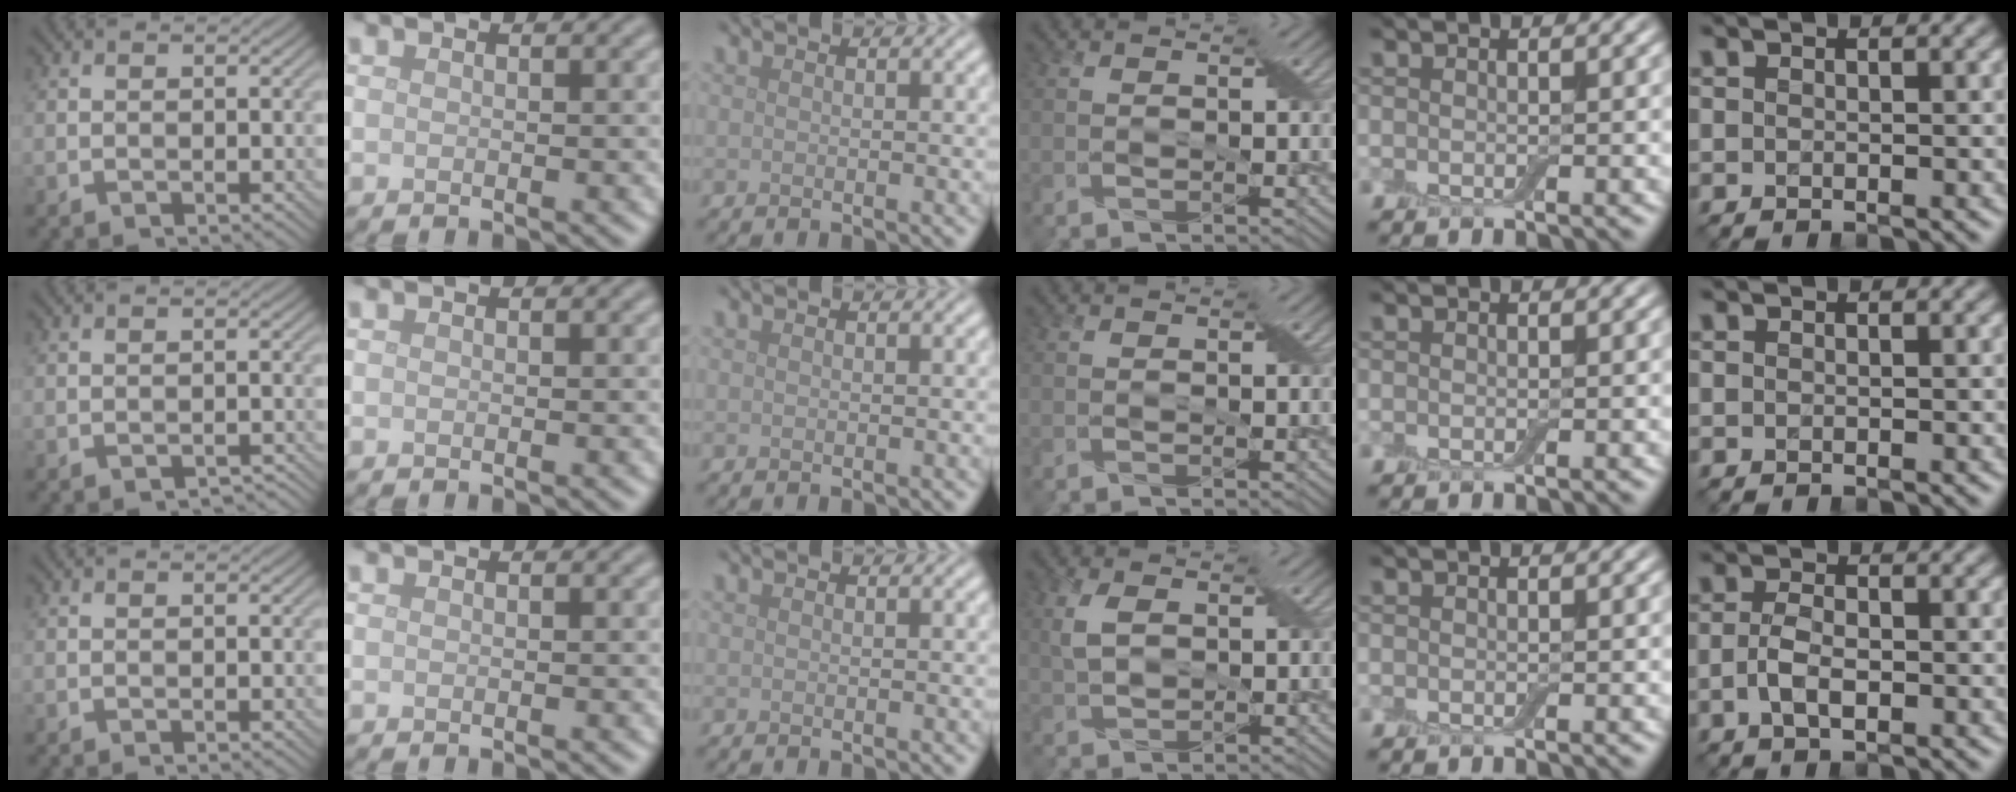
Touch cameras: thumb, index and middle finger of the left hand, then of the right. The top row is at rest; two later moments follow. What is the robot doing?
{"motion": "peel", "object": "adhesive wrap"}